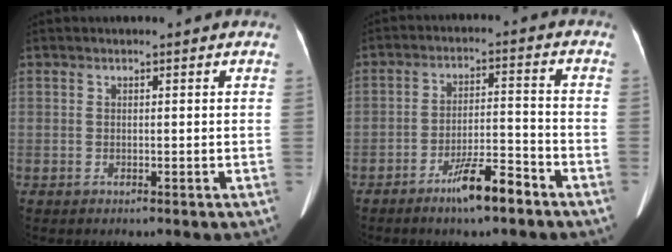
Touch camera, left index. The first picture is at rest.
{"total": 7.3, "force": [-5.3, 0.9, 5.0], "torque": [-0.091, -0.001, -0.091]}